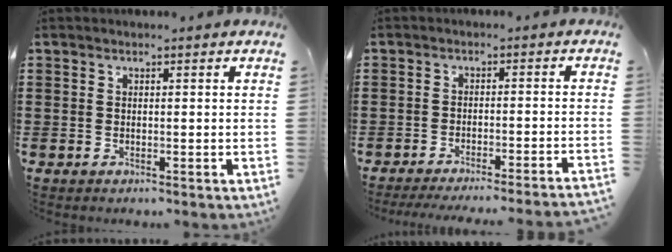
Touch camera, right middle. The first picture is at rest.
{"total": 3.1, "force": [-2.8, -0.6, 1.1], "torque": [-0.019, -0.005, -0.057]}